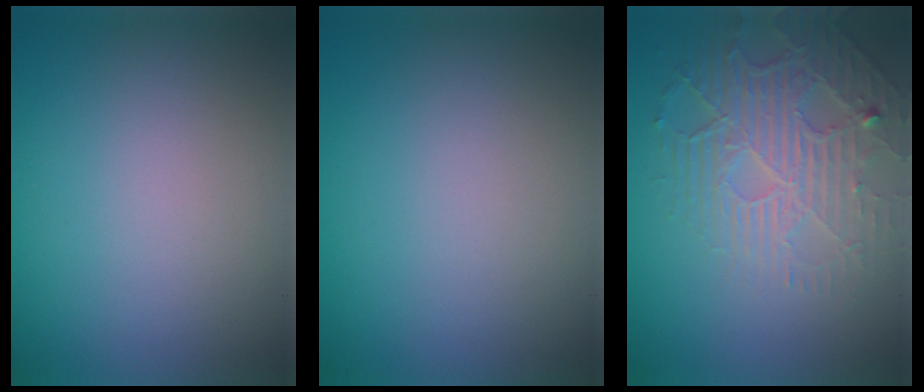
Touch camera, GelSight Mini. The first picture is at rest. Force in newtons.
{"total": 0.0}
{"total": 3.8, "press": 3.4, "slide": 1.6}